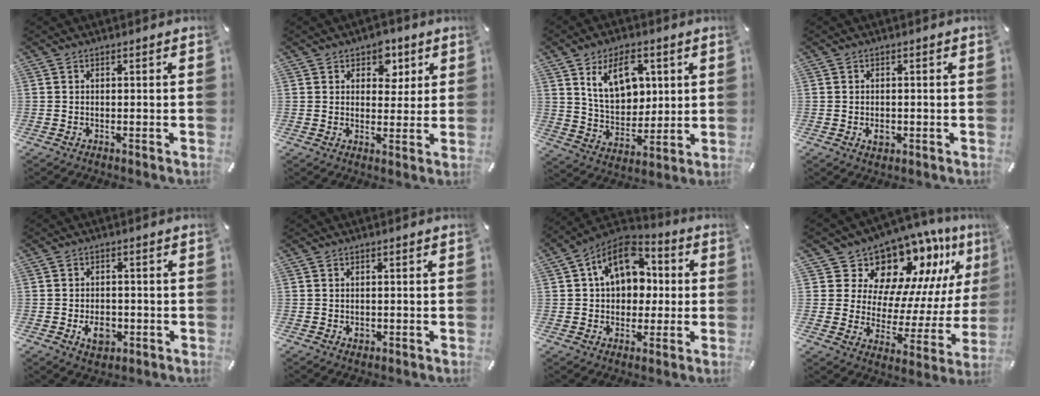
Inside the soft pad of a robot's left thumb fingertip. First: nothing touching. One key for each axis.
{"total": 6.4, "fx": 3.1, "fy": 4.9, "fz": 2.7, "tx": -0.021, "ty": -0.009, "tz": 0.048}
{"total": 13.1, "fx": 5.6, "fy": 8.8, "fz": 7.9, "tx": -0.128, "ty": -0.007, "tz": 0.103}
{"total": 2.7, "fx": -0.6, "fy": 2.1, "fz": 1.6, "tx": -0.035, "ty": 0.000, "tz": -0.012}
{"total": 6.1, "fx": -1.6, "fy": 4.4, "fz": 3.9, "tx": -0.060, "ty": -0.001, "tz": -0.028}
{"total": 1.5, "fx": -0.1, "fy": 1.4, "fz": 0.6, "tx": -0.004, "ty": 0.001, "tz": -0.005}
{"total": 13.8, "fx": 4.0, "fy": 10.5, "fz": 8.0, "tx": -0.131, "ty": -0.012, "tz": 0.072}
{"total": 14.5, "fx": 12.3, "fy": 6.9, "fz": 3.1, "tx": -0.055, "ty": -0.131, "tz": 0.206}